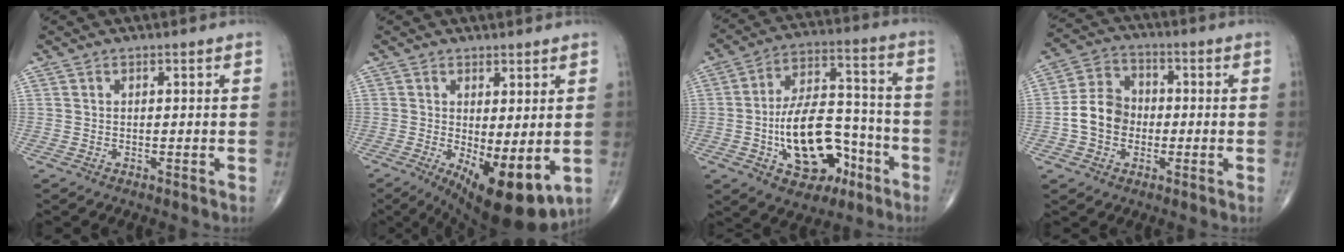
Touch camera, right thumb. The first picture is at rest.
{"total": 12.3, "force": [-2.9, 4.5, 11.1], "torque": [-0.159, -0.027, -0.027]}
{"total": 18.3, "force": [-6.6, 10.5, 13.5], "torque": [-0.191, 0.058, -0.098]}
{"total": 9.3, "force": [-1.4, 7.6, 5.2], "torque": [-0.080, 0.031, -0.038]}